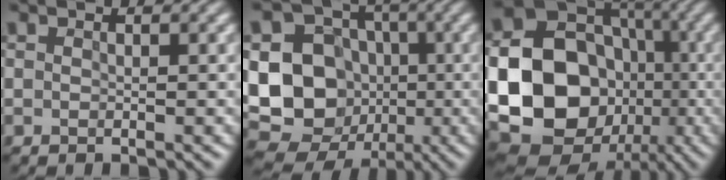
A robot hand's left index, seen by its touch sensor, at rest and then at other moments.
{"total": 14.0, "force": [-1.3, 12.7, 5.6], "torque": [-0.129, -0.005, -0.031]}
{"total": 21.8, "force": [-3.7, 18.9, 10.1], "torque": [-0.205, -0.024, -0.087]}